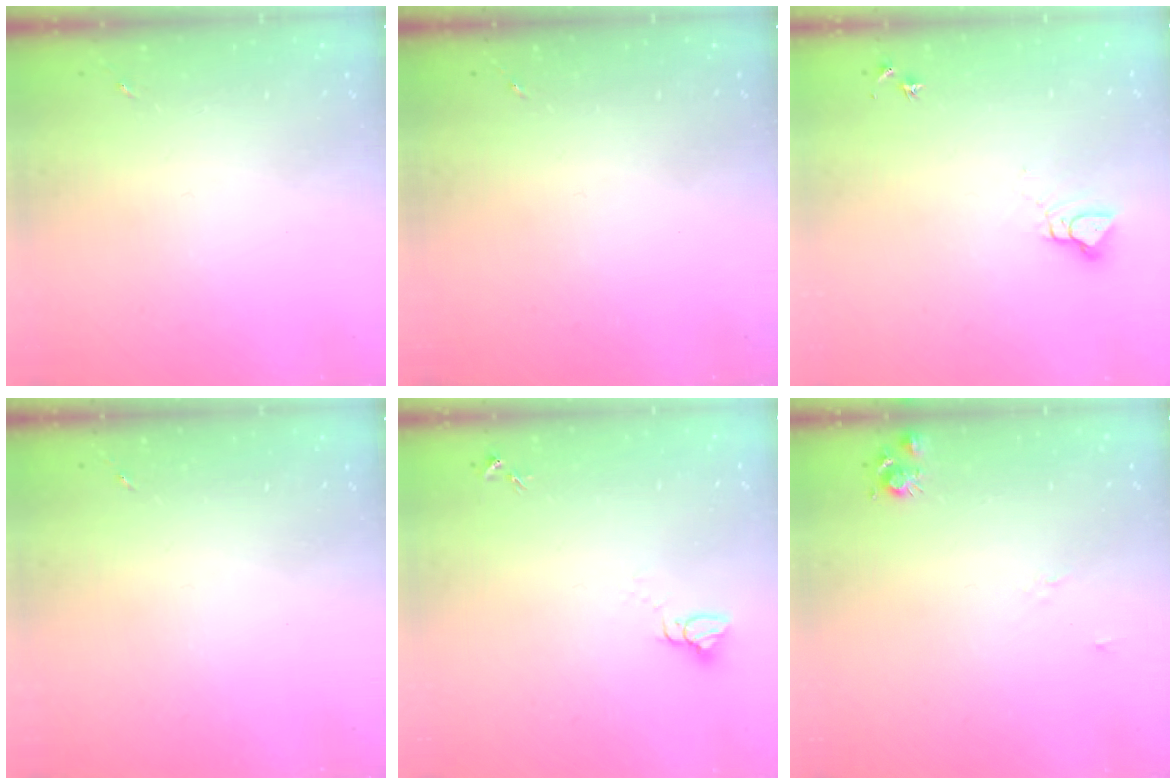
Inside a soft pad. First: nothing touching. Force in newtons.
{"total": 0.0}
{"total": 4.4, "press": 4.3, "slide": 0.4}
{"total": 0.0}
{"total": 2.8, "press": 2.8, "slide": 0.1}
{"total": 6.5, "press": 6.5, "slide": 0.8}